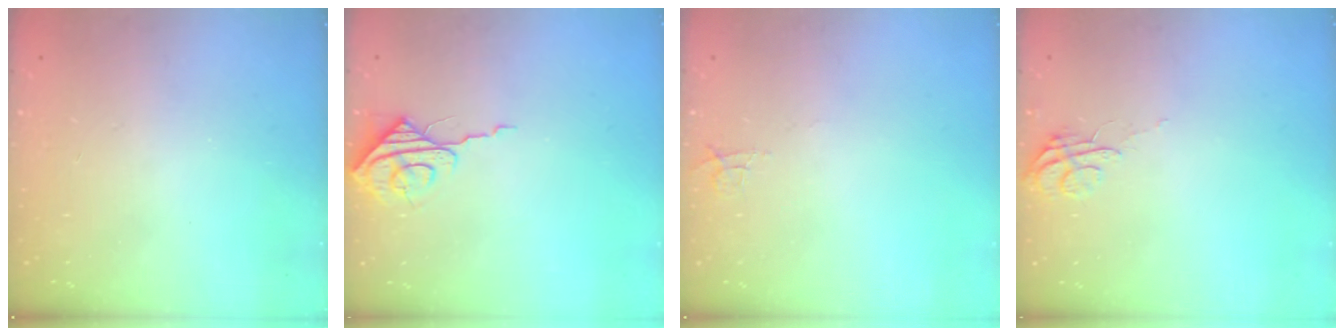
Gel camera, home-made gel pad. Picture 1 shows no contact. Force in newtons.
{"total": 7.9, "press": 7.9, "slide": 0.5}
{"total": 2.9, "press": 2.9, "slide": 0.3}
{"total": 5.5, "press": 5.4, "slide": 0.4}